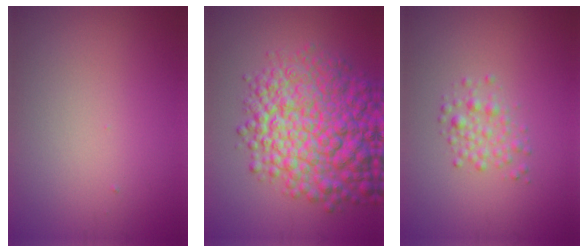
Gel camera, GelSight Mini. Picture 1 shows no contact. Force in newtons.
{"total": 11.7, "press": 11.7, "slide": 0.4}
{"total": 1.9, "press": 1.9, "slide": 0.0}